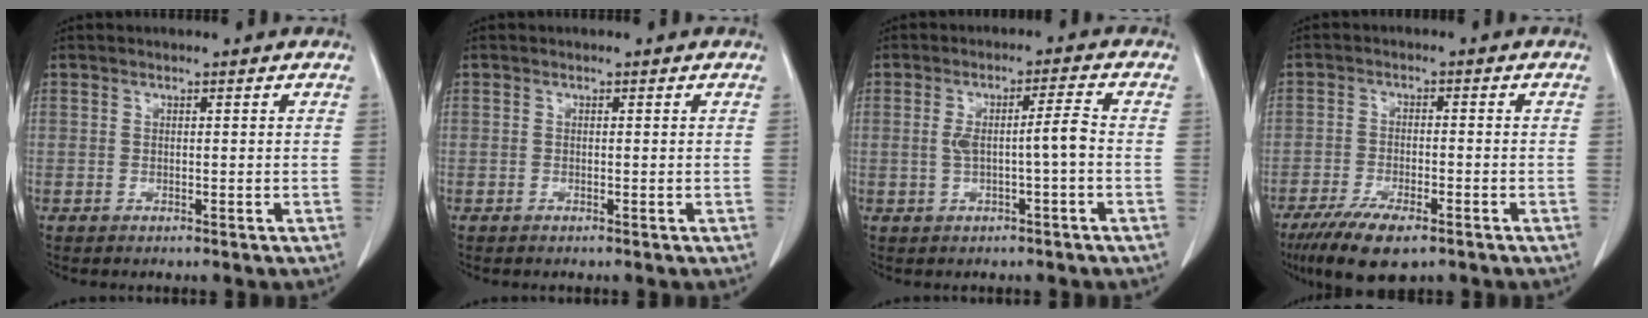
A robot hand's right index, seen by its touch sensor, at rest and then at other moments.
{"total": 0.0}
{"total": 4.7, "force": [-0.6, 0.1, 4.6], "torque": [-0.081, 0.016, -0.003]}
{"total": 8.7, "force": [-5.8, 2.5, 5.9], "torque": [-0.103, -0.014, -0.096]}